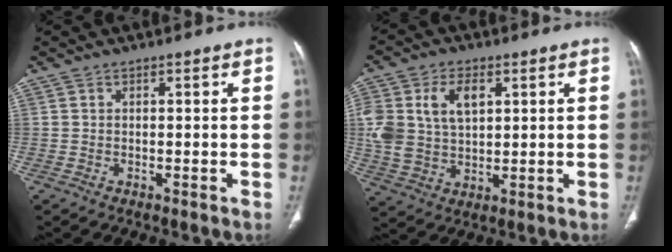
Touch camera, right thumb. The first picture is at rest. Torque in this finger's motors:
{"motor_torque": [-0.26, 0.95, 0.96, 1.09, 0.50]}